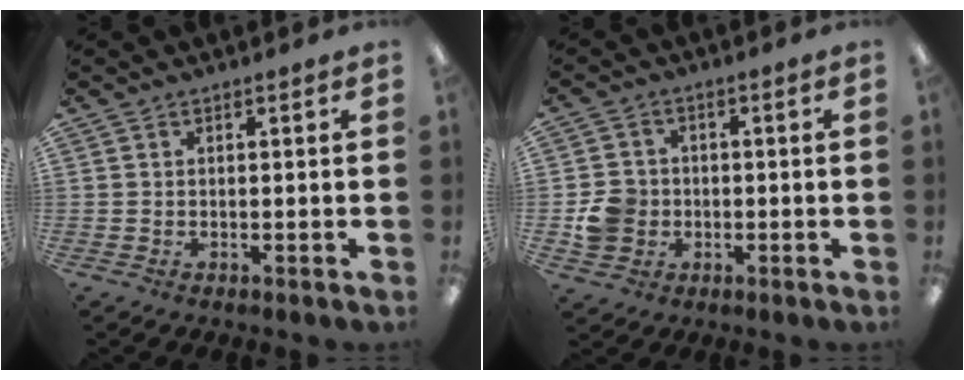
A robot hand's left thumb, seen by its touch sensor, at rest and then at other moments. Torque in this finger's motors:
{"motor_torque": [-0.57, 0.57, 0.15, -0.10, 0.03]}